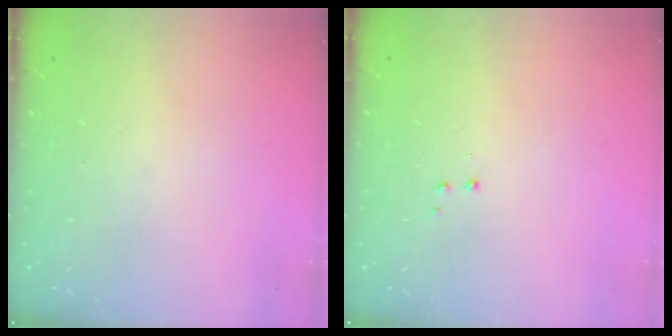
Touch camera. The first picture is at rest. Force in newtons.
{"total": 2.8, "press": 2.7, "slide": 0.5}